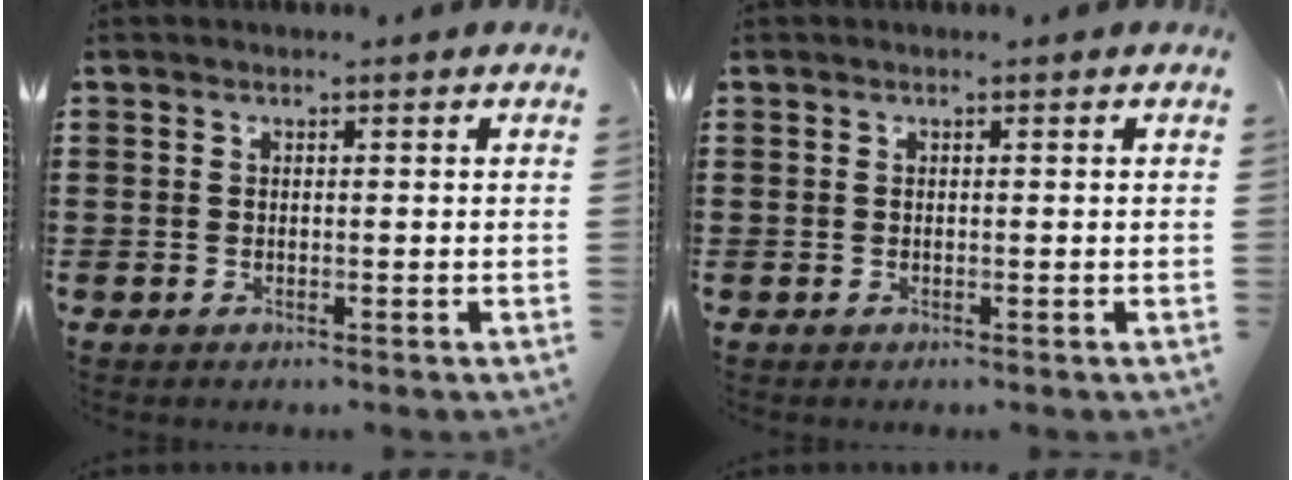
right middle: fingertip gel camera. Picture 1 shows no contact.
{"total": 0.0}